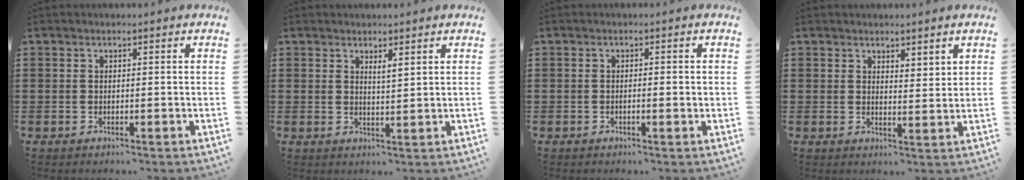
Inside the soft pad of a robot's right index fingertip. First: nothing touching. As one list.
[{"total": 1.7, "force": [1.4, 0.1, 0.9], "torque": [-0.019, 0.003, 0.024]}, {"total": 1.2, "force": [-0.3, 0.1, 1.1], "torque": [-0.019, -0.002, -0.006]}, {"total": 2.2, "force": [2.1, 0.7, 0.1], "torque": [-0.008, 0.005, 0.042]}]